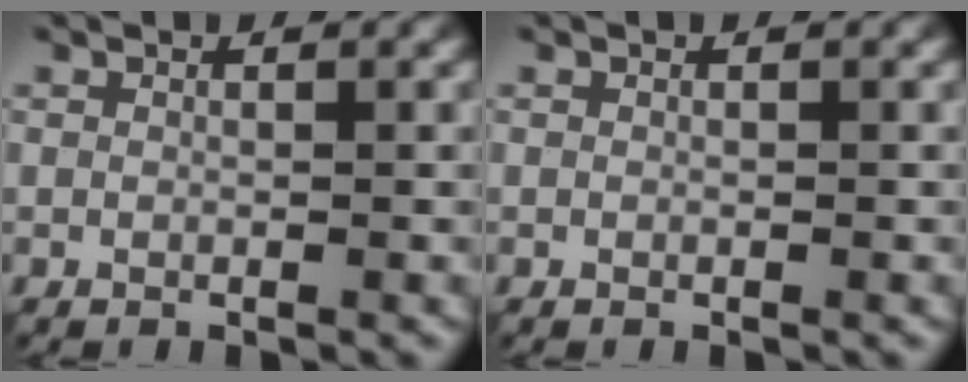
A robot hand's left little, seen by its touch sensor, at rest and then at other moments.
{"total": 0.0}